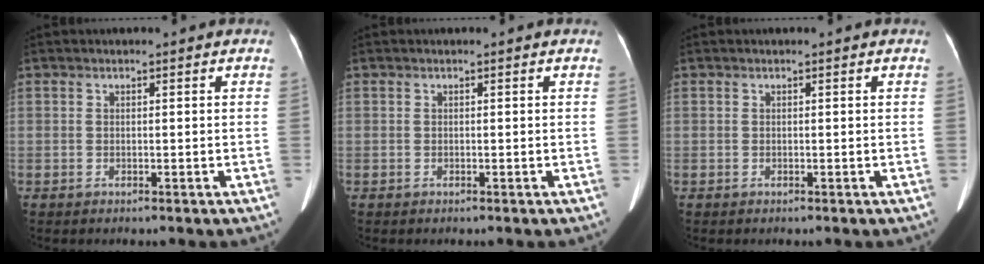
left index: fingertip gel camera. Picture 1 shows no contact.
{"total": 0.0}
{"total": 0.0}